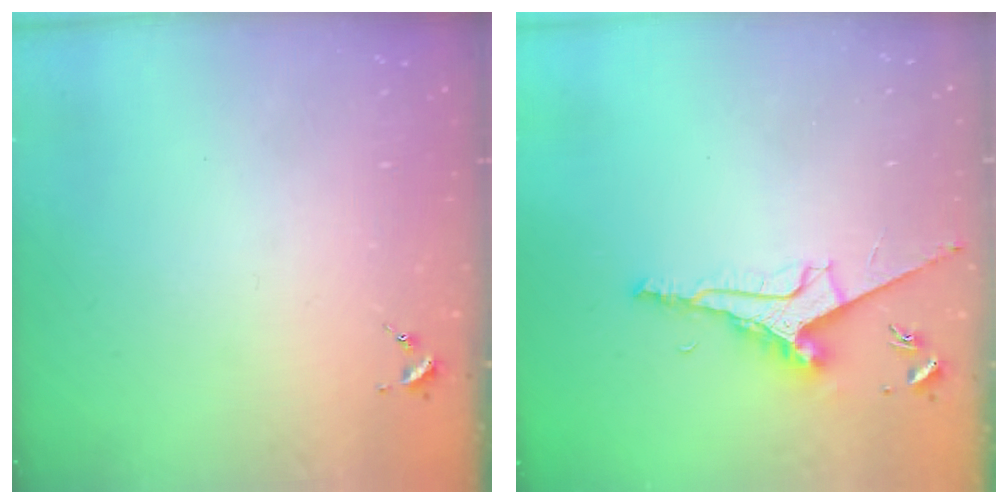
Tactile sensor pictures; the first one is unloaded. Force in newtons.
{"total": 9.0, "press": 8.9, "slide": 0.9}